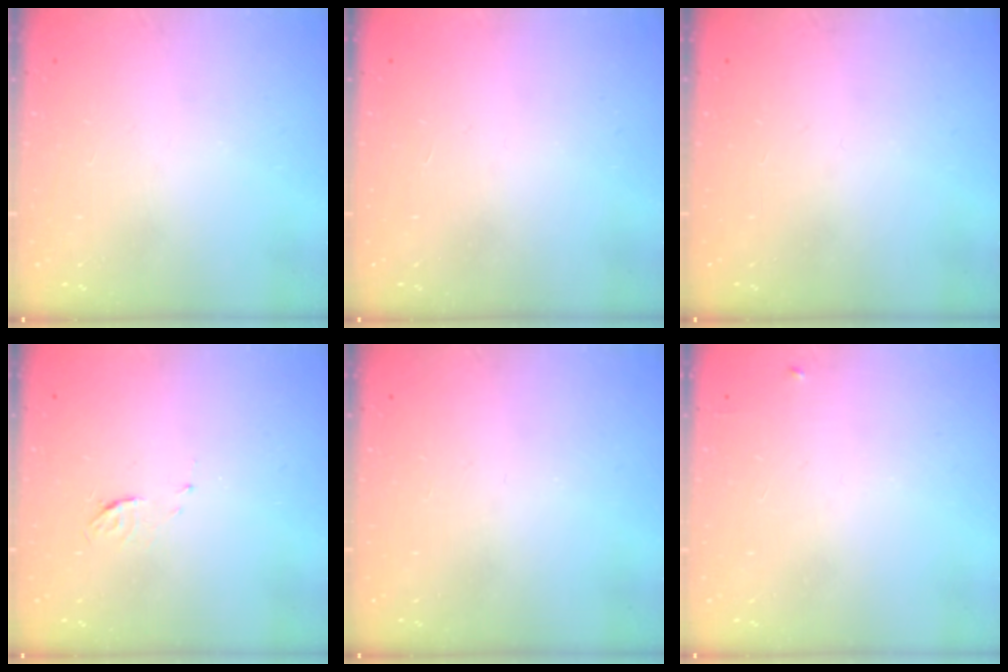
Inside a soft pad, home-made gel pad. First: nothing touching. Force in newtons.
{"total": 1.7, "press": 1.6, "slide": 0.1}
{"total": 0.0}
{"total": 3.9, "press": 3.9, "slide": 0.4}
{"total": 0.0}
{"total": 3.9, "press": 3.9, "slide": 0.5}